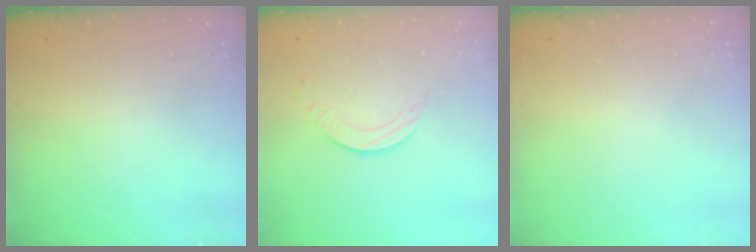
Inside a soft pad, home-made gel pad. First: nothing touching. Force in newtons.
{"total": 1.9, "press": 1.9, "slide": 0.1}
{"total": 0.0}